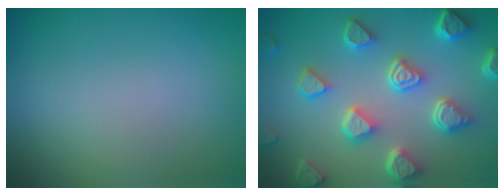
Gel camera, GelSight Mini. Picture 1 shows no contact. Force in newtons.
{"total": 6.8, "press": 5.3, "slide": 4.1}